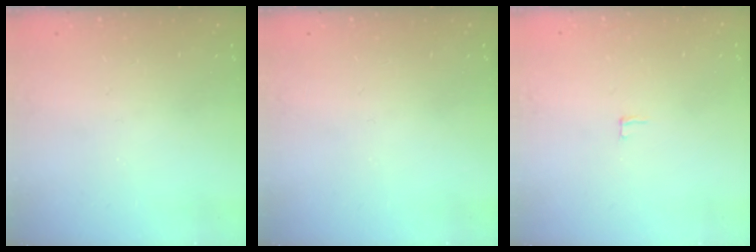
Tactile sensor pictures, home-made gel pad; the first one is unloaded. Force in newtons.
{"total": 0.0}
{"total": 2.0, "press": 2.0, "slide": 0.2}